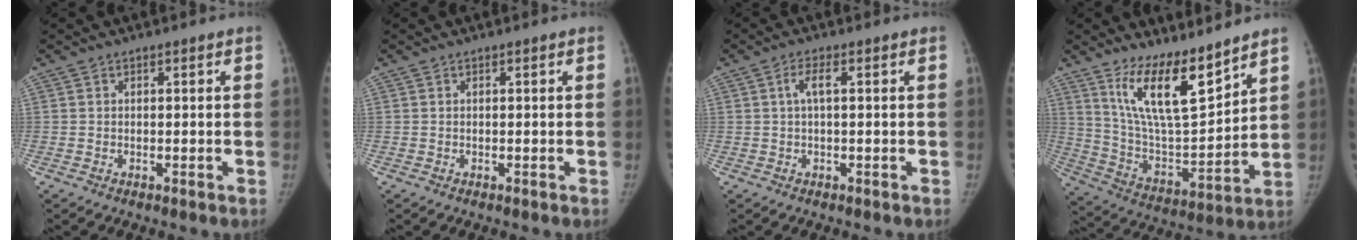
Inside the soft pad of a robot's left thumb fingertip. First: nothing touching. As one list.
[{"total": 0.0}, {"total": 2.6, "force": [0.4, 0.7, 2.5], "torque": [-0.055, 0.010, 0.009]}, {"total": 15.4, "force": [10.8, 4.4, 10.1], "torque": [-0.146, -0.079, 0.211]}]